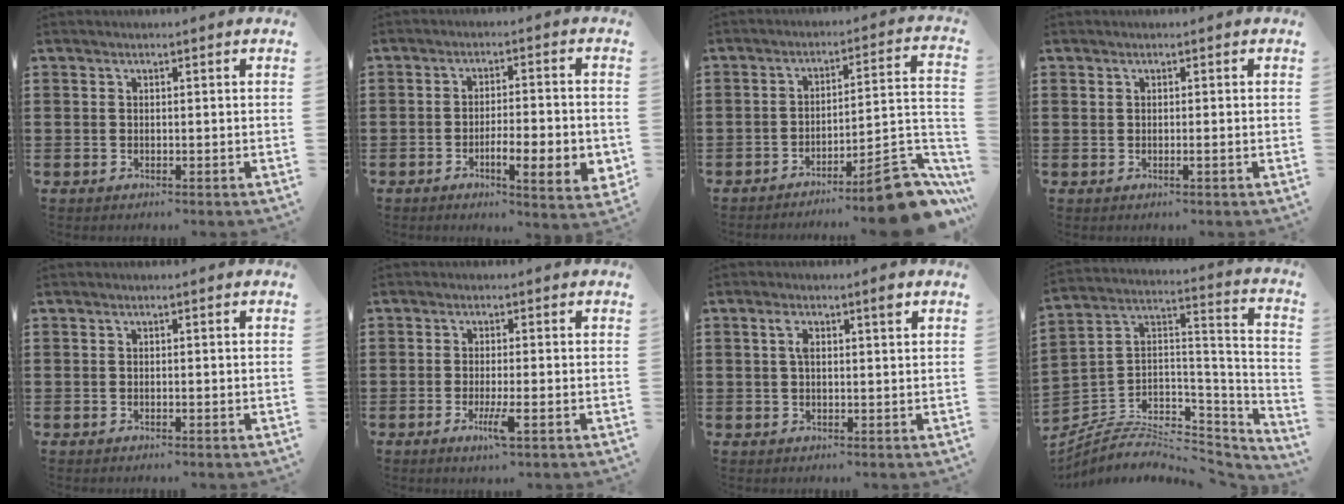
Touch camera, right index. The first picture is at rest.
{"total": 7.1, "force": [-2.5, 1.6, 6.4], "torque": [-0.095, -0.004, -0.042]}
{"total": 10.9, "force": [-8.6, 1.0, 6.5], "torque": [-0.076, 0.027, -0.158]}
{"total": 0.7, "force": [-0.1, -0.1, 0.6], "torque": [-0.011, -0.004, -0.002]}
{"total": 0.0}
{"total": 4.2, "force": [-1.8, 0.2, 3.8], "torque": [-0.082, -0.020, -0.035]}
{"total": 3.4, "force": [1.2, 0.7, 3.1], "torque": [-0.054, 0.001, 0.016]}
{"total": 6.2, "force": [-4.4, 3.3, 2.9], "torque": [-0.068, -0.003, -0.087]}